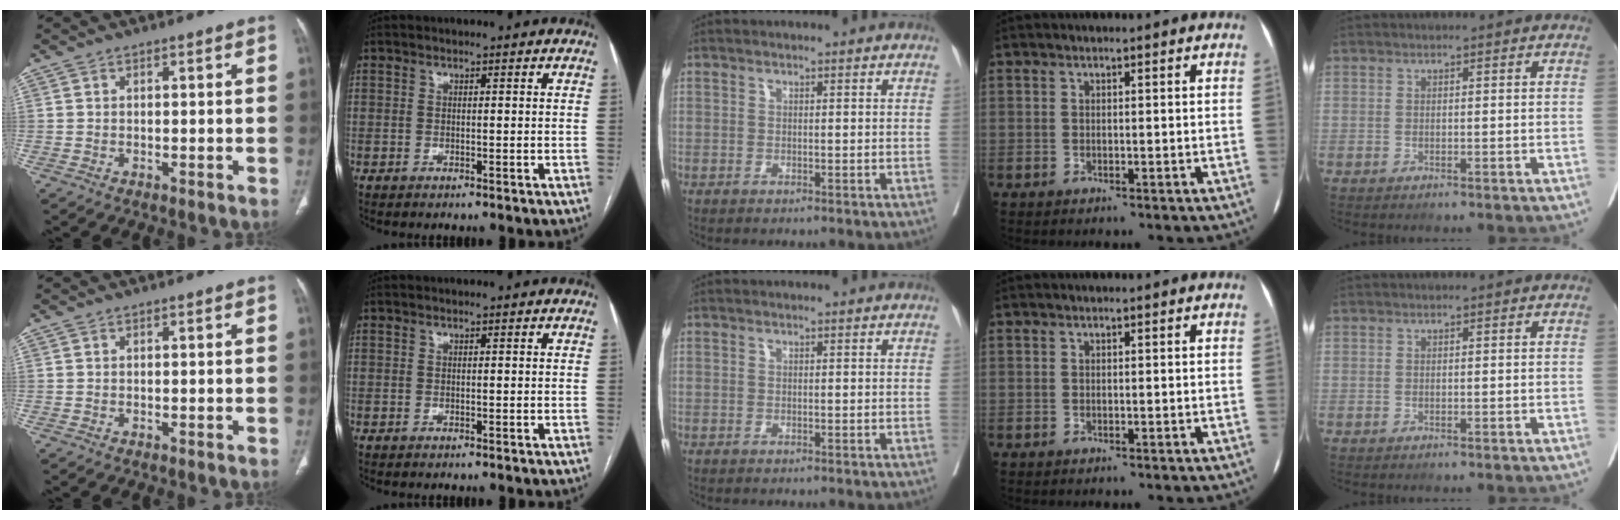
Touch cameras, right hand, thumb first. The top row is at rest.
{}